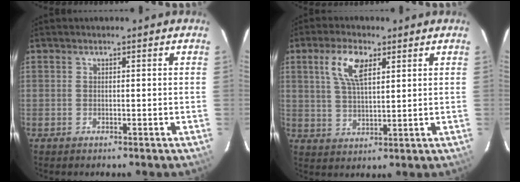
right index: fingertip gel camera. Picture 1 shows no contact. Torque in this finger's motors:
{"motor_torque": [0.23, 0.10, 0.24, 0.13]}